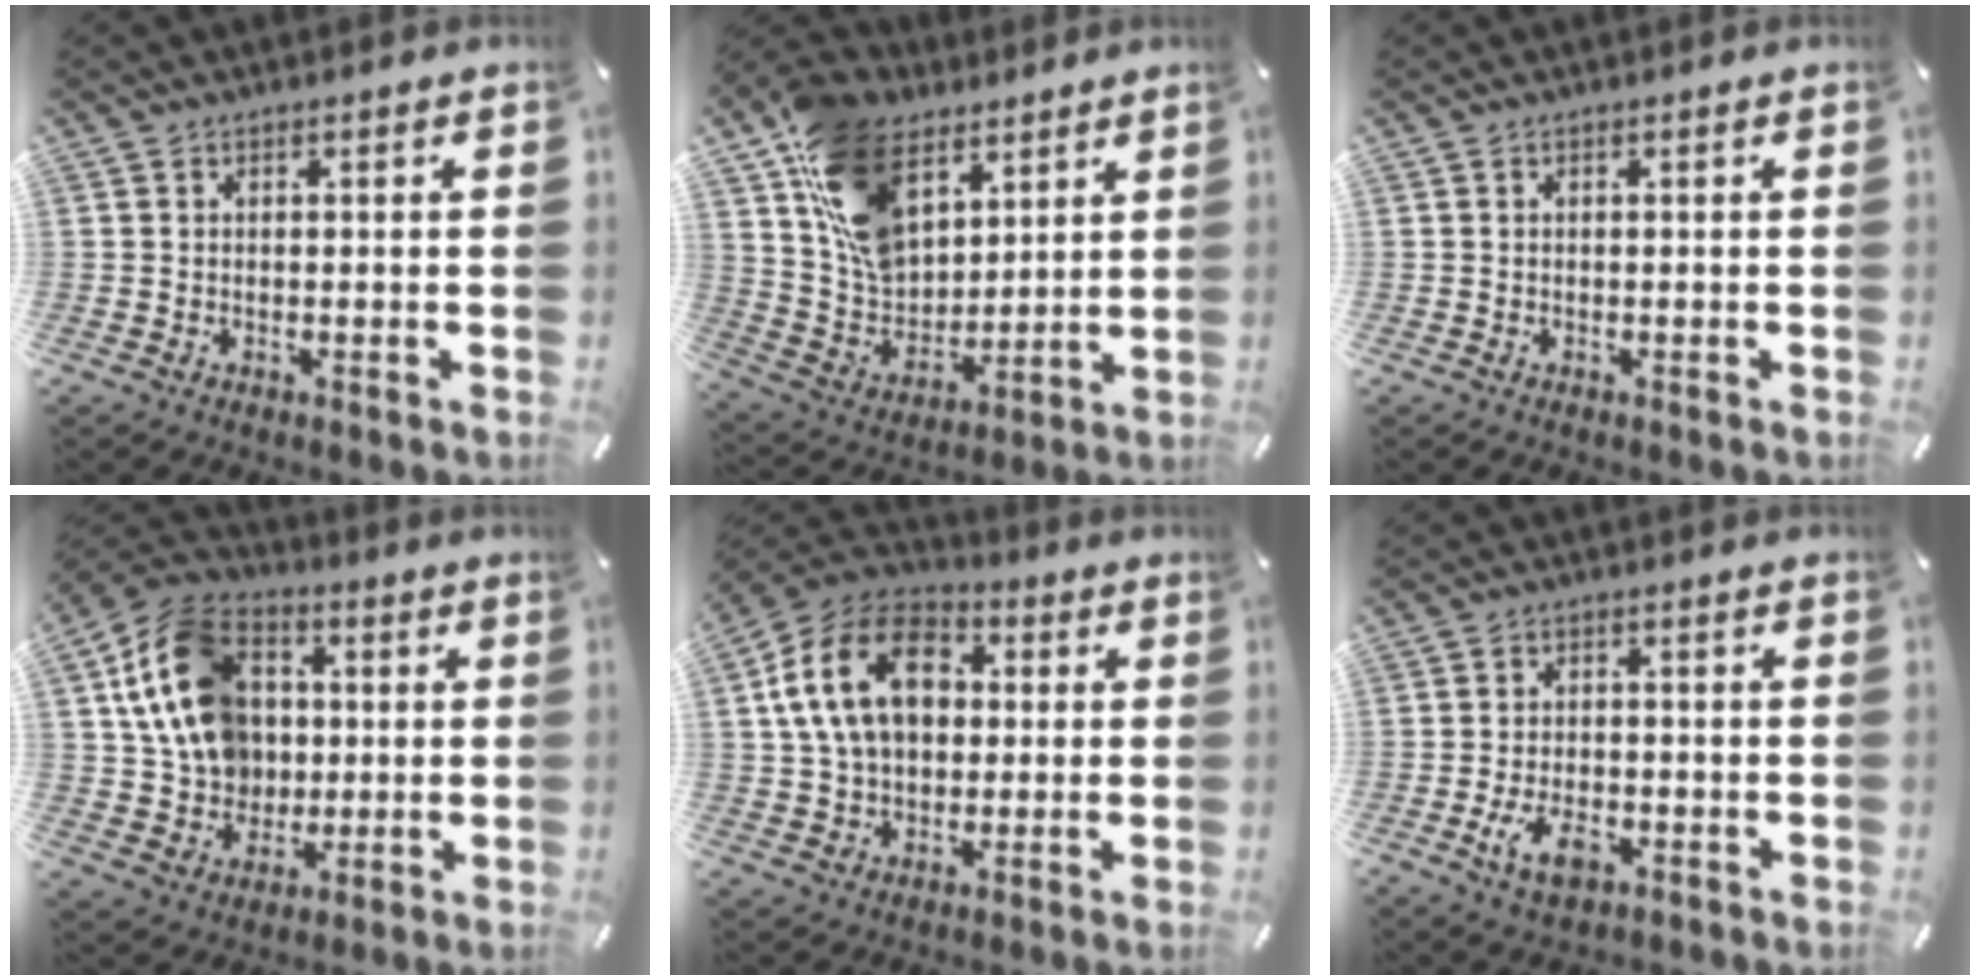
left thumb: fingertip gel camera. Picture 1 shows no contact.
{"total": 17.1, "force": [8.9, 11.8, 8.6], "torque": [-0.177, -0.034, 0.176]}
{"total": 0.0}
{"total": 16.8, "force": [1.9, 14.2, 8.8], "torque": [-0.185, 0.005, 0.044]}
{"total": 16.5, "force": [2.6, 12.3, 10.7], "torque": [-0.217, 0.017, 0.044]}
{"total": 6.1, "force": [-2.6, 3.4, 4.3], "torque": [-0.085, 0.004, -0.051]}